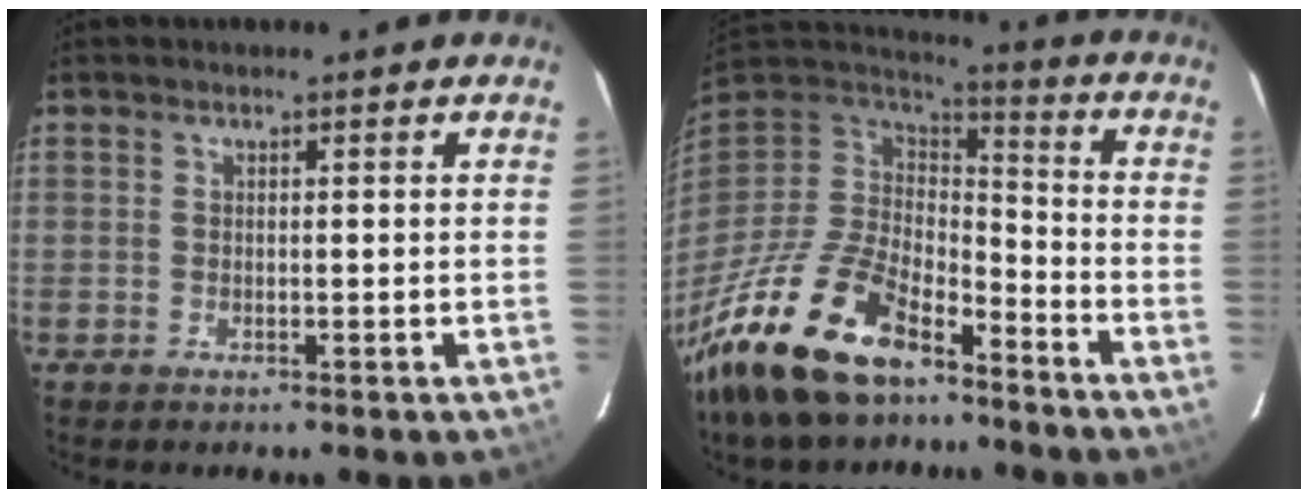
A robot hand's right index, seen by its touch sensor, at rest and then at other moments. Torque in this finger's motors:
{"motor_torque": [1.32, -0.82, 0.87, 0.16]}